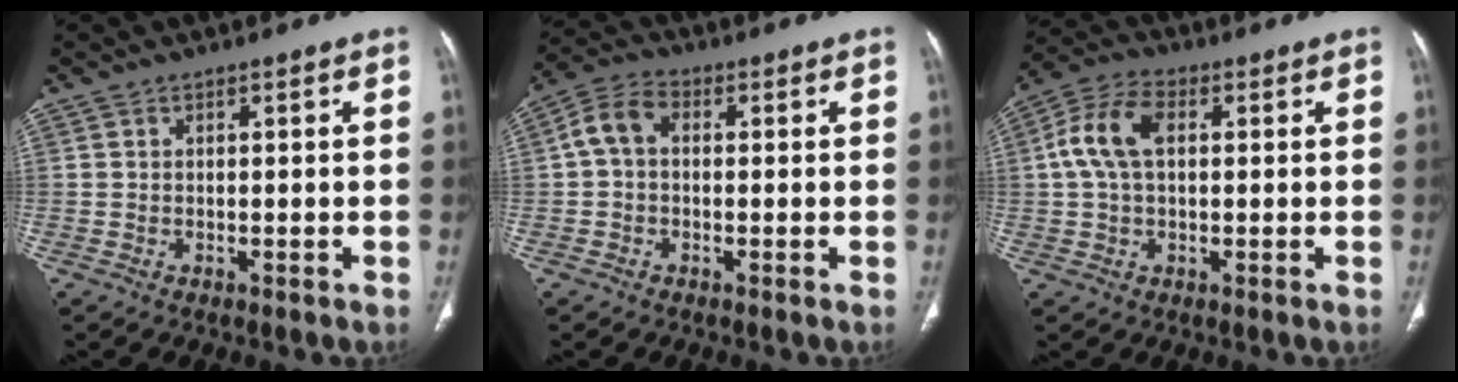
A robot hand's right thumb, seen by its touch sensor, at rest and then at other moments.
{"total": 5.9, "force": [0.5, 4.1, 4.1], "torque": [-0.077, 0.017, -0.002]}
{"total": 9.0, "force": [1.7, 5.4, 7.0], "torque": [-0.151, 0.025, 0.028]}